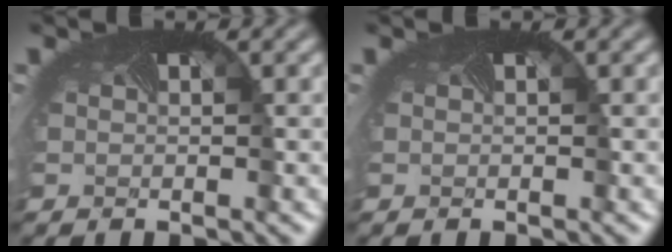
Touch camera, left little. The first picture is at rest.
{"total": 0.0}